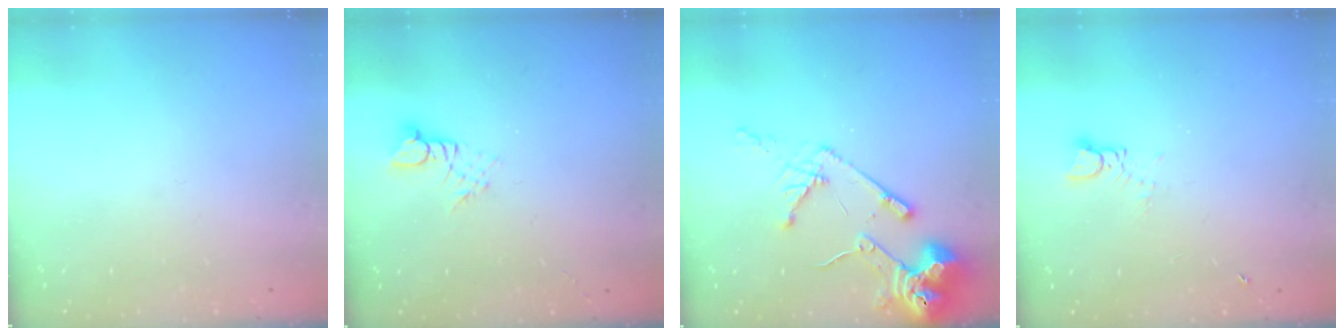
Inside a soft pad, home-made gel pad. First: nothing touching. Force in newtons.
{"total": 2.6, "press": 2.6, "slide": 0.3}
{"total": 13.9, "press": 13.7, "slide": 1.8}
{"total": 1.2, "press": 1.1, "slide": 0.1}